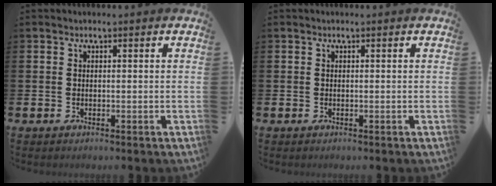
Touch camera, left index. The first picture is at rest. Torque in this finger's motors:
{"motor_torque": [-0.09, 0.09, -0.04, 0.01]}